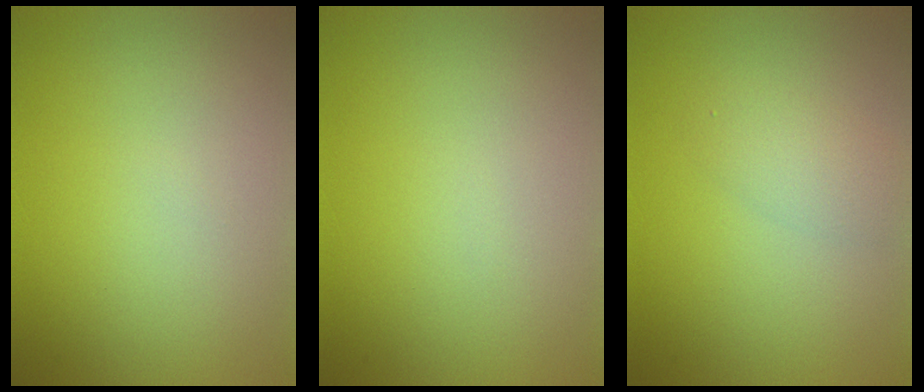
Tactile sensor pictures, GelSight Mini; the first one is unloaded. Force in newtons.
{"total": 0.0}
{"total": 2.2, "press": 2.2, "slide": 0.1}